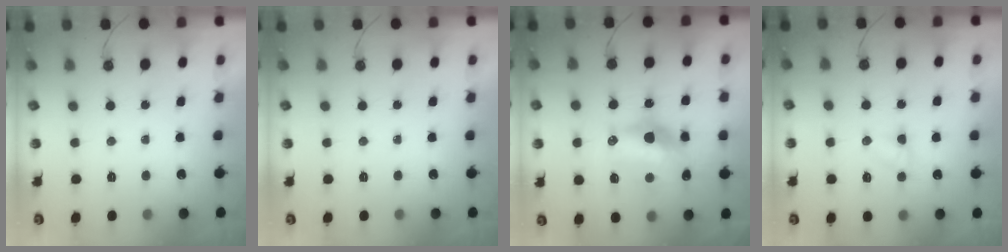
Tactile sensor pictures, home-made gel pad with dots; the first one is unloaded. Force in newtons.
{"total": 0.0}
{"total": 15.9, "press": 15.5, "slide": 3.3}
{"total": 3.3, "press": 3.3, "slide": 0.3}